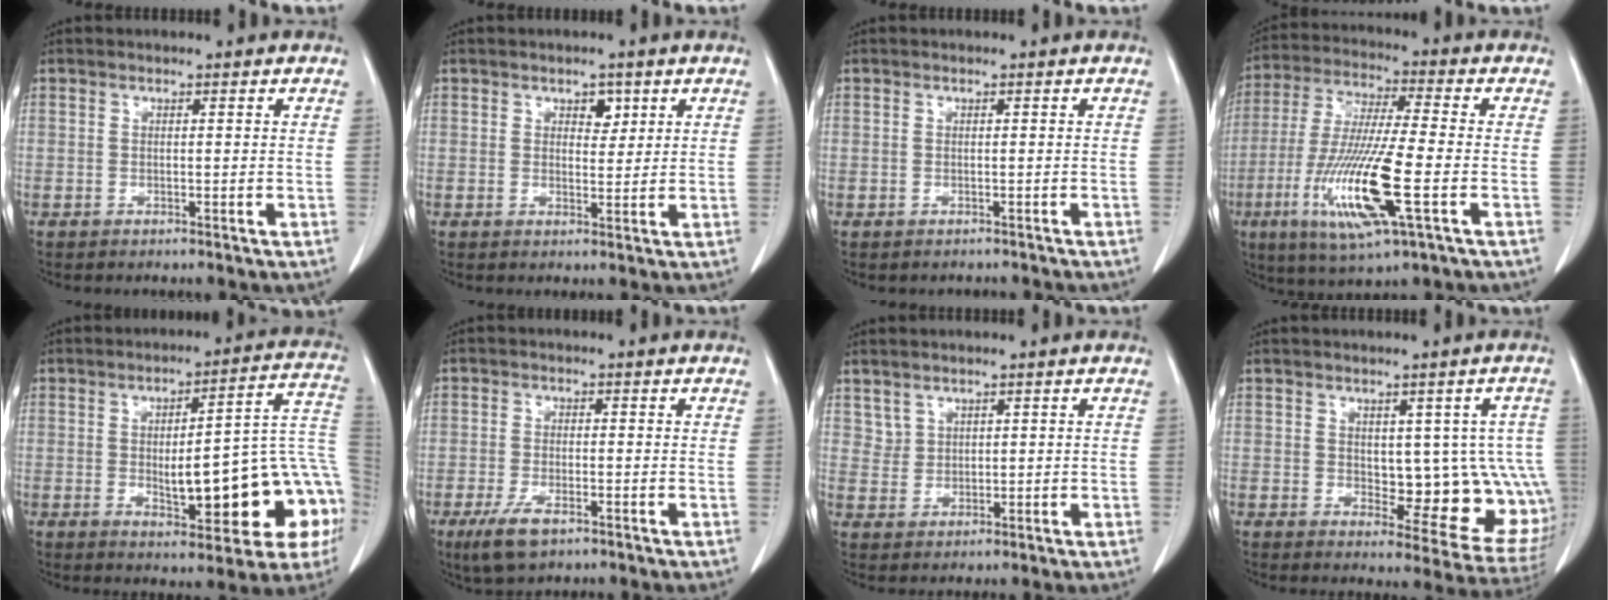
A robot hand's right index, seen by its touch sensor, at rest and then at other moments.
{"total": 2.5, "force": [1.3, 1.6, 1.5], "torque": [-0.017, 0.000, 0.019]}
{"total": 1.4, "force": [-1.0, 0.9, 0.0], "torque": [-0.005, 0.002, -0.014]}
{"total": 16.3, "force": [-5.0, 1.2, 15.4], "torque": [-0.317, -0.026, -0.092]}
{"total": 20.2, "force": [-3.9, 5.1, 19.2], "torque": [-0.168, 0.039, -0.034]}
{"total": 5.1, "force": [-3.0, 2.0, 3.6], "torque": [-0.078, -0.007, -0.051]}
{"total": 2.4, "force": [1.8, 1.6, 0.2], "torque": [0.005, 0.002, 0.035]}
{"total": 11.7, "force": [0.0, 5.4, 10.4], "torque": [-0.099, 0.007, 0.014]}